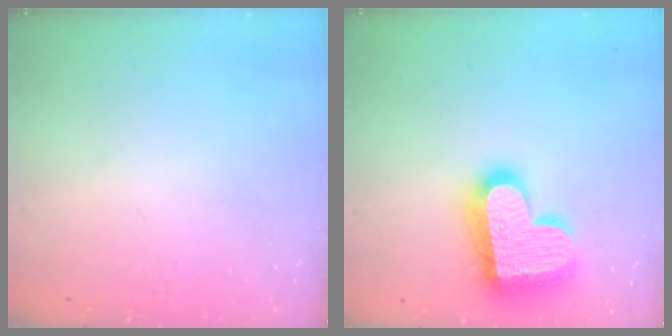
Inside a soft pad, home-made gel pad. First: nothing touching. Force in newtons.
{"total": 20.8, "press": 20.7, "slide": 1.5}